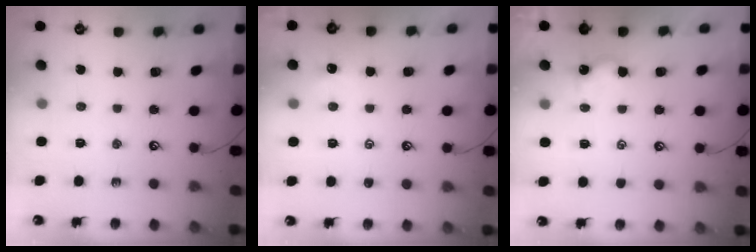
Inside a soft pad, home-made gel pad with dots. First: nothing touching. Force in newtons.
{"total": 0.5, "press": 0.4, "slide": 0.3}
{"total": 0.8, "press": 0.7, "slide": 0.4}